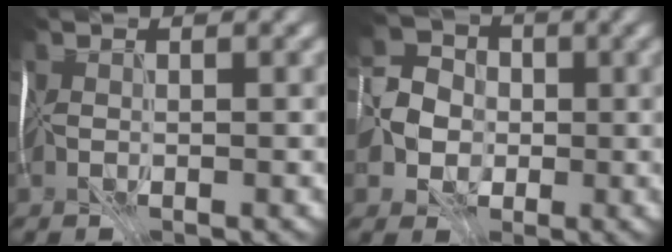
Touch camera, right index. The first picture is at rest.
{"total": 3.9, "force": [-0.7, 3.6, 1.2], "torque": [-0.020, 0.008, -0.021]}